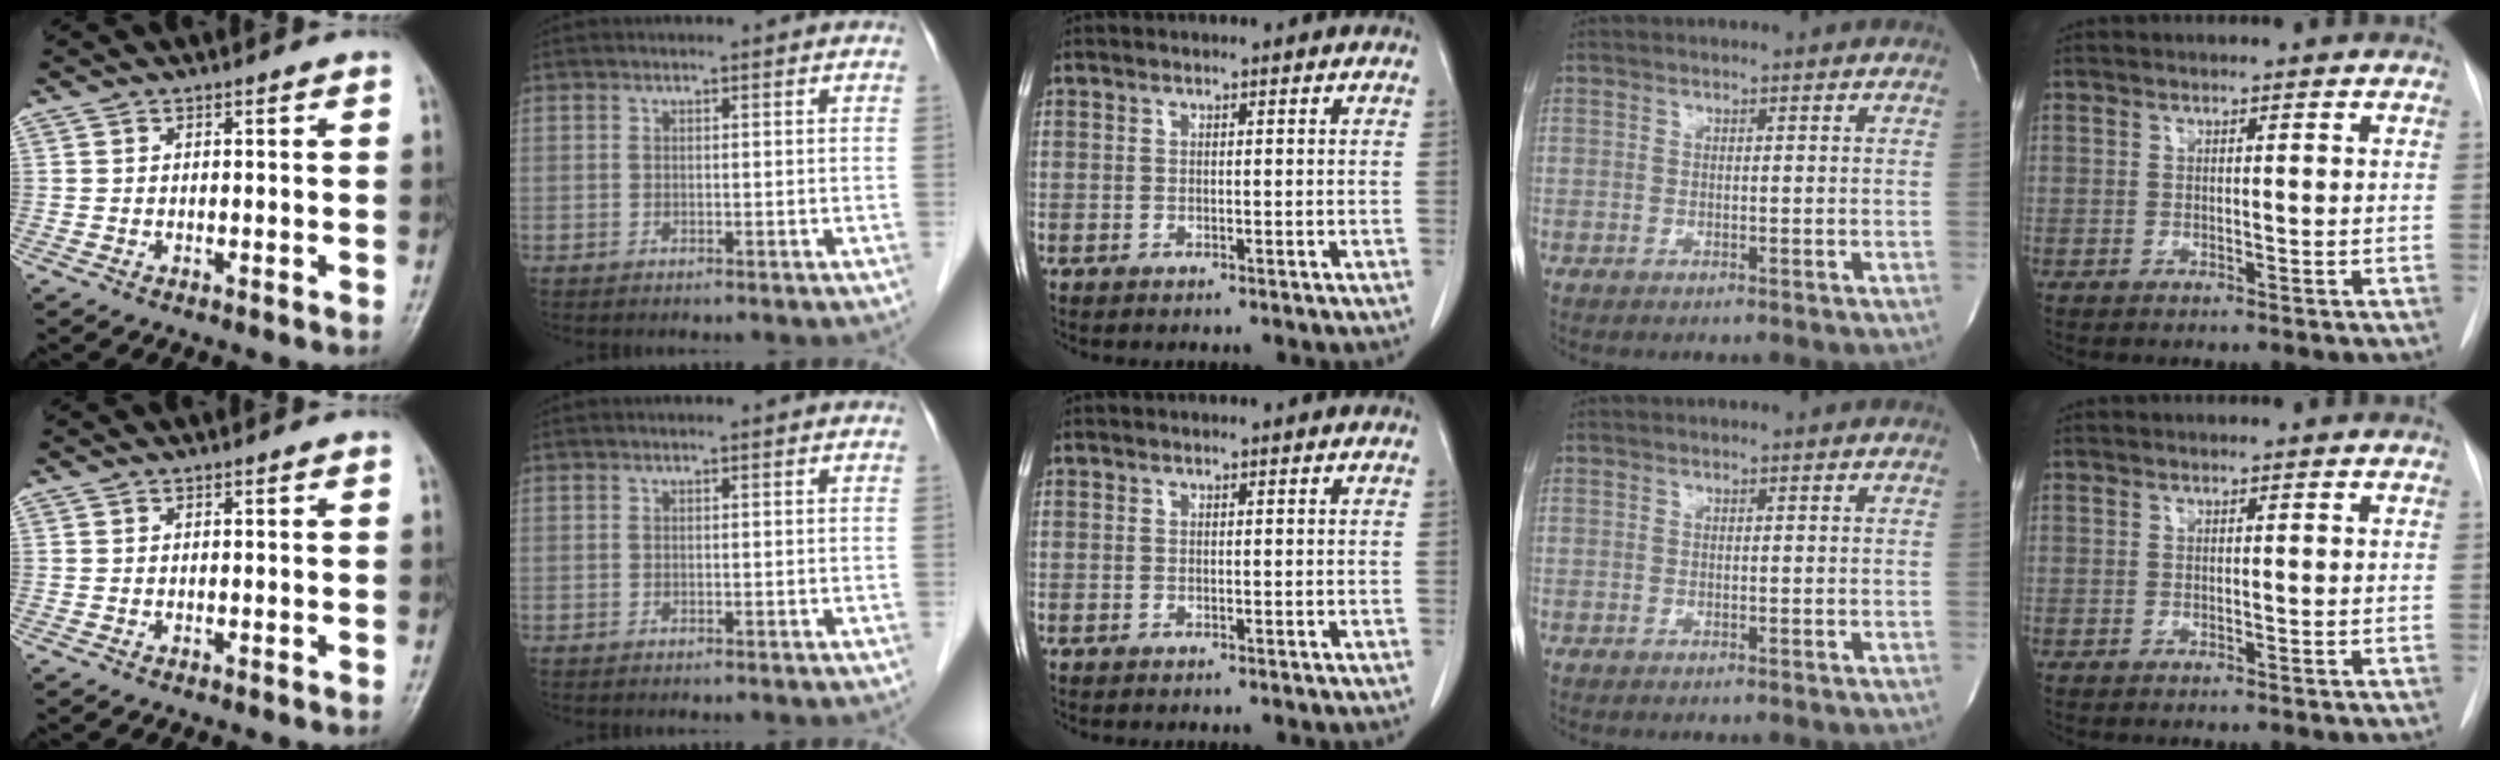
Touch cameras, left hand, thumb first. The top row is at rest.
{}